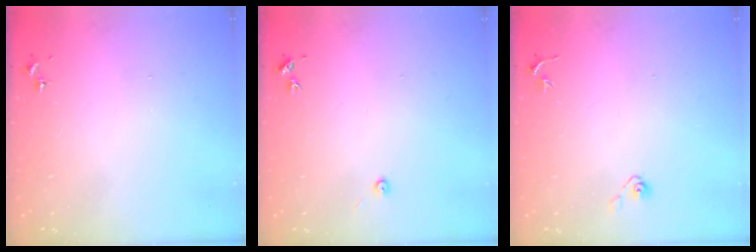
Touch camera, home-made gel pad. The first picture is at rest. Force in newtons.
{"total": 3.5, "press": 3.5, "slide": 0.3}
{"total": 3.9, "press": 3.4, "slide": 1.9}